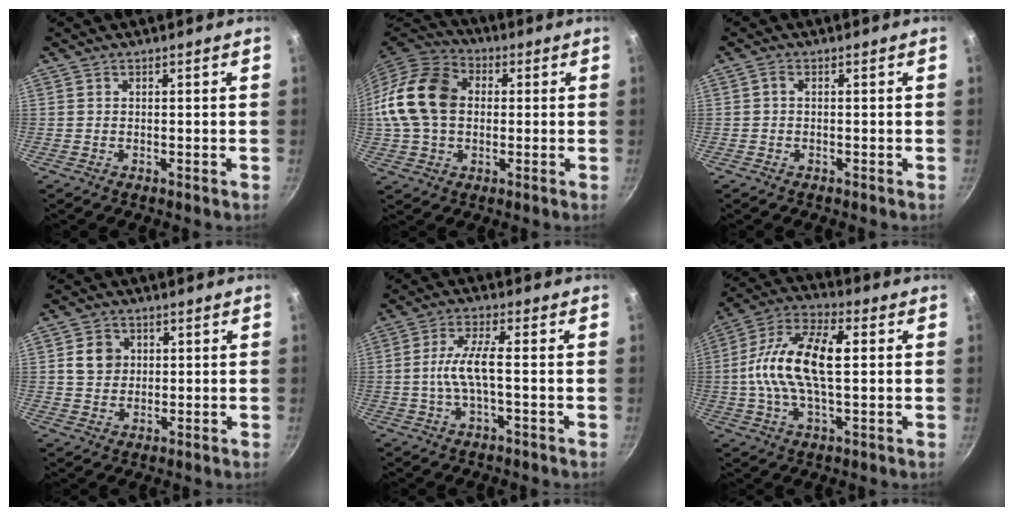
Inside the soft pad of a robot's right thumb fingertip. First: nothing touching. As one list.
[{"total": 17.5, "force": [1.2, 12.9, 11.7], "torque": [-0.206, 0.030, 0.009]}, {"total": 1.0, "force": [-0.2, 0.7, 0.7], "torque": [-0.017, 0.006, -0.003]}, {"total": 5.3, "force": [1.1, 4.6, 2.3], "torque": [-0.017, 0.003, 0.018]}, {"total": 6.6, "force": [-0.9, 1.6, 6.3], "torque": [-0.134, 0.020, -0.023]}, {"total": 16.0, "force": [1.2, 7.4, 14.1], "torque": [-0.271, 0.025, 0.003]}]